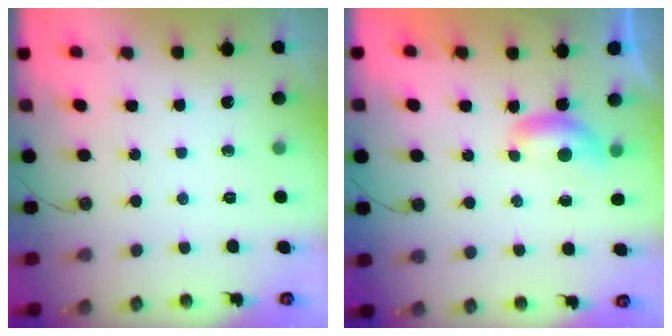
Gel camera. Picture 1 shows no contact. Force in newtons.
{"total": 2.1, "press": 2.0, "slide": 0.4}